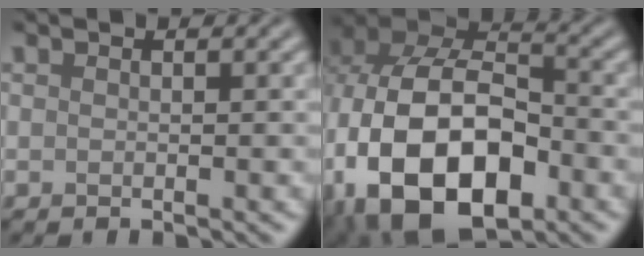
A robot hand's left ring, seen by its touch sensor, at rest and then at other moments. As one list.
[{"total": 18.8, "force": [-5.9, 12.3, 12.9], "torque": [-0.233, -0.024, -0.098]}]